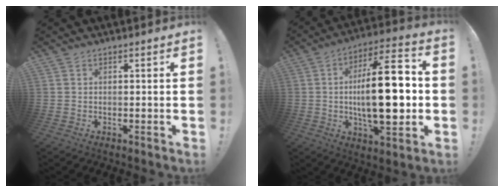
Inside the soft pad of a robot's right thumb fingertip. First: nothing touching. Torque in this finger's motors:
{"motor_torque": [1.94, 3.07, 1.64, -1.12, 0.70]}